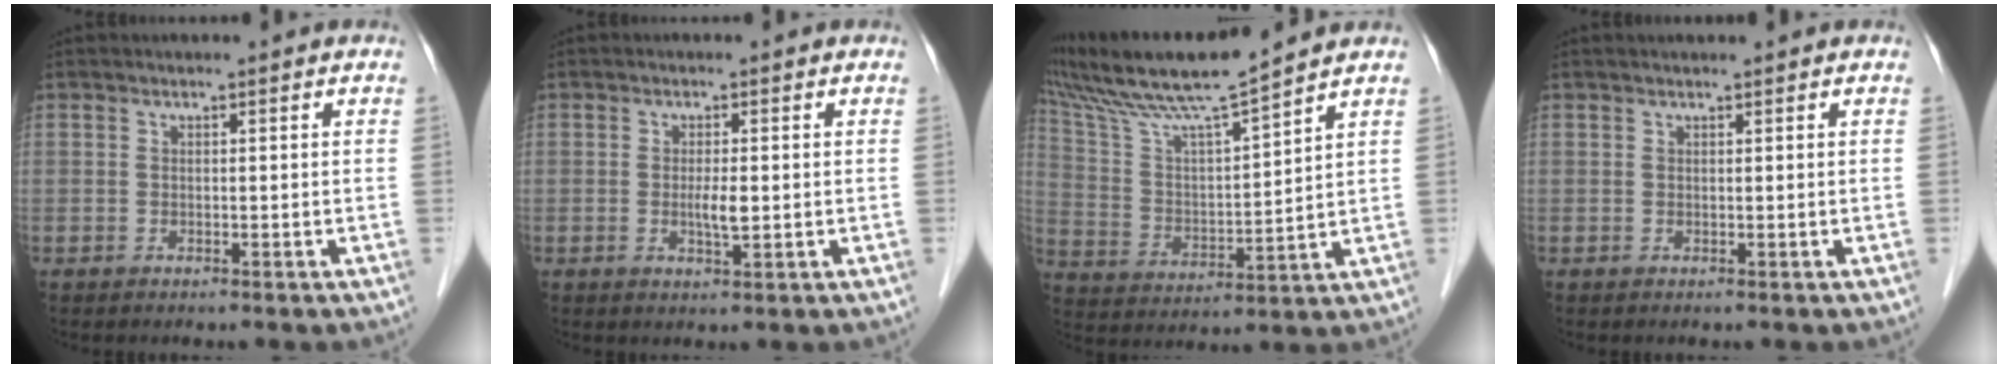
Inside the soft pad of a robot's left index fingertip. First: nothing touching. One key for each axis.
{"total": 2.5, "fx": -0.1, "fy": 0.4, "fz": 2.5, "tx": -0.049, "ty": -0.003, "tz": 0.000}
{"total": 13.8, "fx": 11.9, "fy": -1.0, "fz": 7.0, "tx": -0.143, "ty": 0.016, "tz": 0.221}
{"total": 1.1, "fx": 0.9, "fy": 0.0, "fz": 0.5, "tx": -0.007, "ty": 0.012, "tz": 0.019}